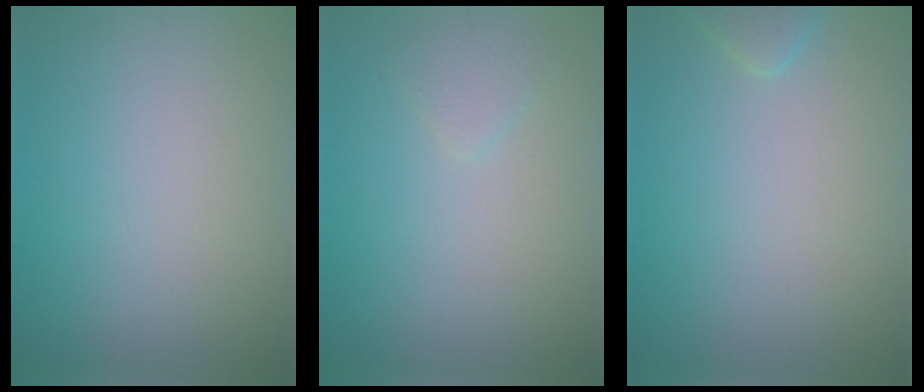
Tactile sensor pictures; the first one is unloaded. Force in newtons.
{"total": 1.2, "press": 1.2, "slide": 0.1}
{"total": 1.4, "press": 1.4, "slide": 0.2}